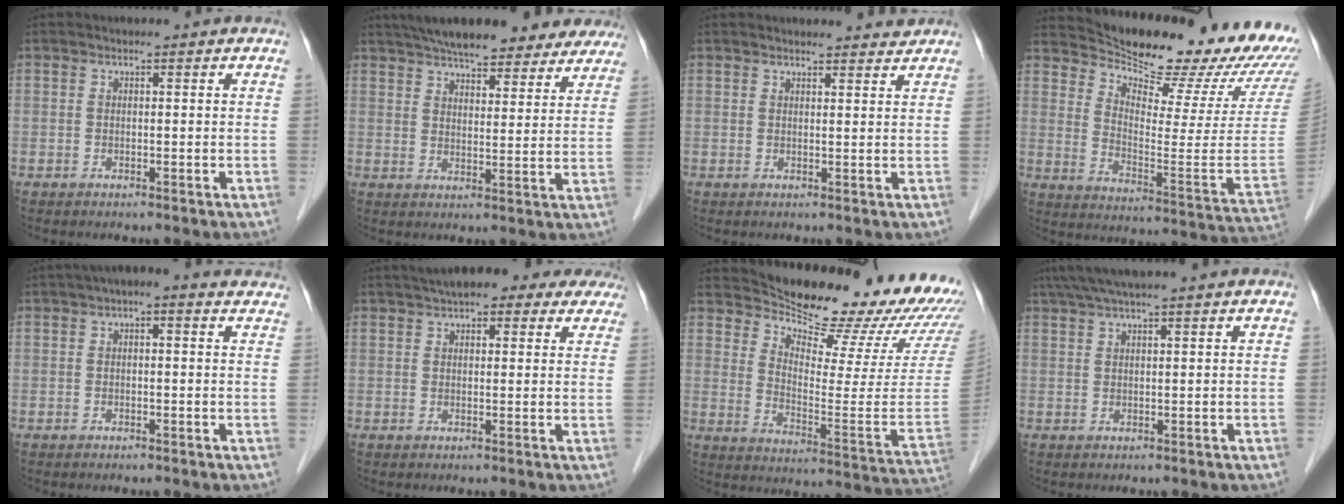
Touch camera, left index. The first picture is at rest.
{"total": 21.2, "force": [18.1, 5.7, 9.3], "torque": [-0.140, 0.024, 0.232]}
{"total": 5.2, "force": [5.1, 0.8, 0.6], "torque": [-0.003, 0.007, 0.052]}
{"total": 24.5, "force": [22.4, 3.4, 9.2], "torque": [-0.149, -0.092, 0.292]}
{"total": 5.5, "force": [3.9, 1.6, 3.5], "torque": [-0.049, 0.035, 0.041]}
{"total": 13.8, "force": [11.3, 4.5, 6.4], "torque": [-0.071, 0.043, 0.136]}
{"total": 23.1, "force": [21.5, 3.3, 7.8], "torque": [-0.124, -0.097, 0.273]}
{"total": 6.1, "force": [5.0, -1.1, 3.4], "torque": [-0.054, 0.033, 0.083]}